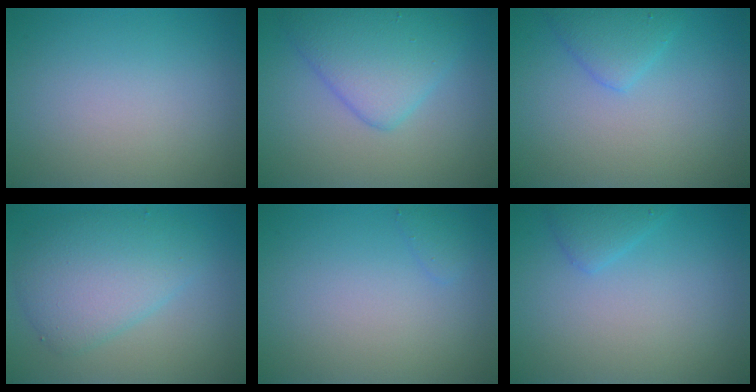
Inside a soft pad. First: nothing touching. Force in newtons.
{"total": 5.1, "press": 5.1, "slide": 0.1}
{"total": 2.2, "press": 2.2, "slide": 0.2}
{"total": 5.1, "press": 5.1, "slide": 0.2}
{"total": 0.8, "press": 0.8, "slide": 0.1}
{"total": 1.5, "press": 1.5, "slide": 0.2}